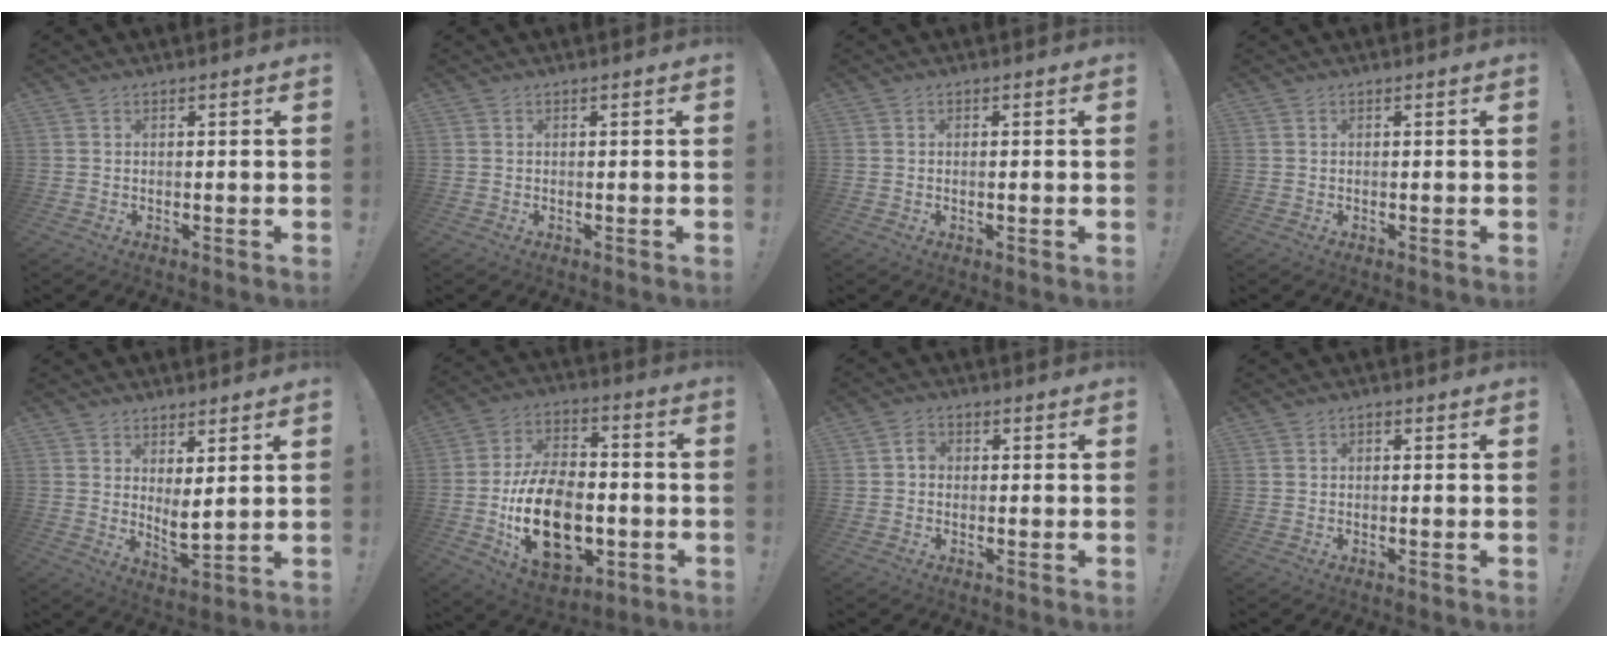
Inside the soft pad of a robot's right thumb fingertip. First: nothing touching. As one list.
[{"total": 0.0}, {"total": 0.7, "force": [-0.3, 0.1, 0.7], "torque": [-0.008, -0.002, -0.006]}, {"total": 0.0}, {"total": 5.5, "force": [2.7, 1.7, 4.4], "torque": [-0.063, -0.029, 0.053]}, {"total": 23.5, "force": [-6.4, 15.1, 16.8], "torque": [-0.298, 0.037, -0.090]}, {"total": 2.3, "force": [-0.6, 1.9, 1.3], "torque": [-0.025, 0.010, -0.012]}, {"total": 0.6, "force": [-0.5, 0.3, 0.0], "torque": [0.000, 0.003, -0.009]}]